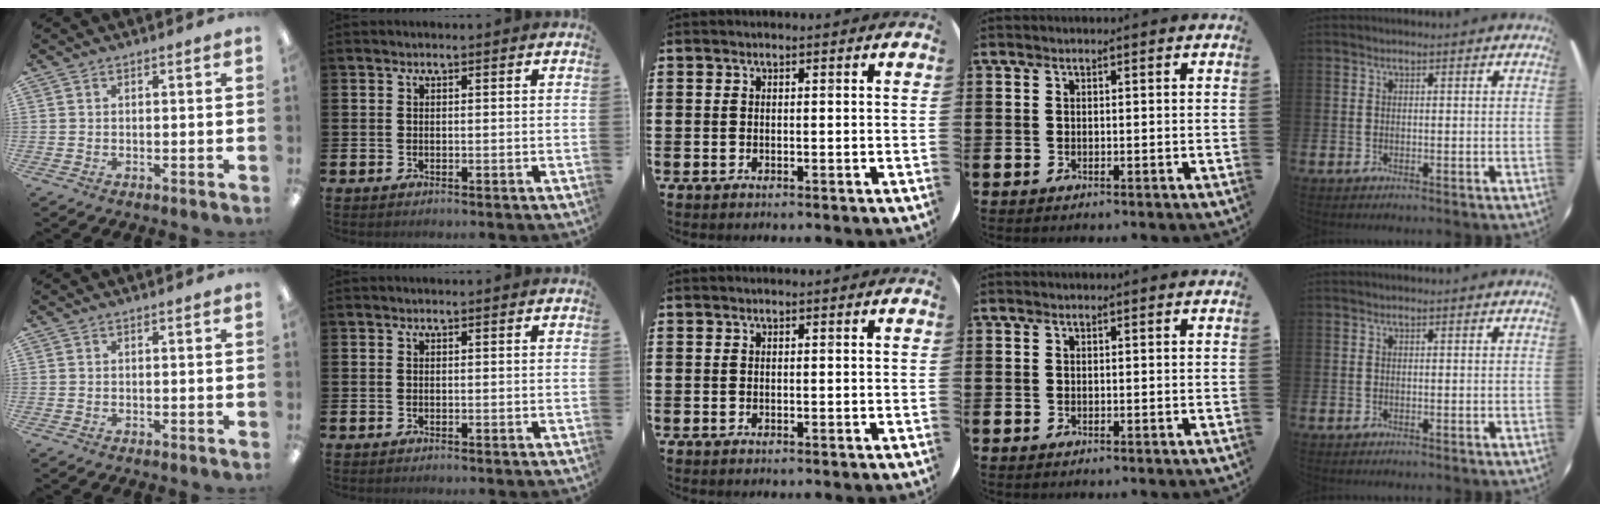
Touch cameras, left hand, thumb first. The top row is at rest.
{}